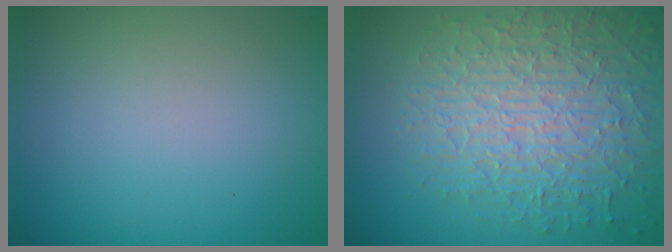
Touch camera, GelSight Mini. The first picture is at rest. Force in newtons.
{"total": 8.4, "press": 6.0, "slide": 5.8}